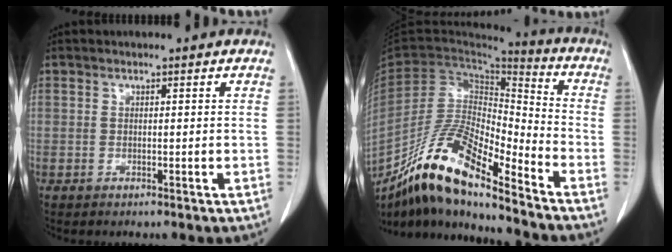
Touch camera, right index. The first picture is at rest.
{"total": 17.1, "force": [-13.0, 3.1, 10.6], "torque": [-0.195, 0.006, -0.239]}